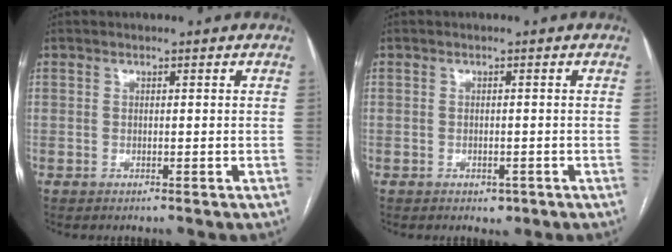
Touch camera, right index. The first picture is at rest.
{"total": 1.5, "force": [-0.9, 1.0, 0.8], "torque": [-0.008, 0.002, -0.005]}